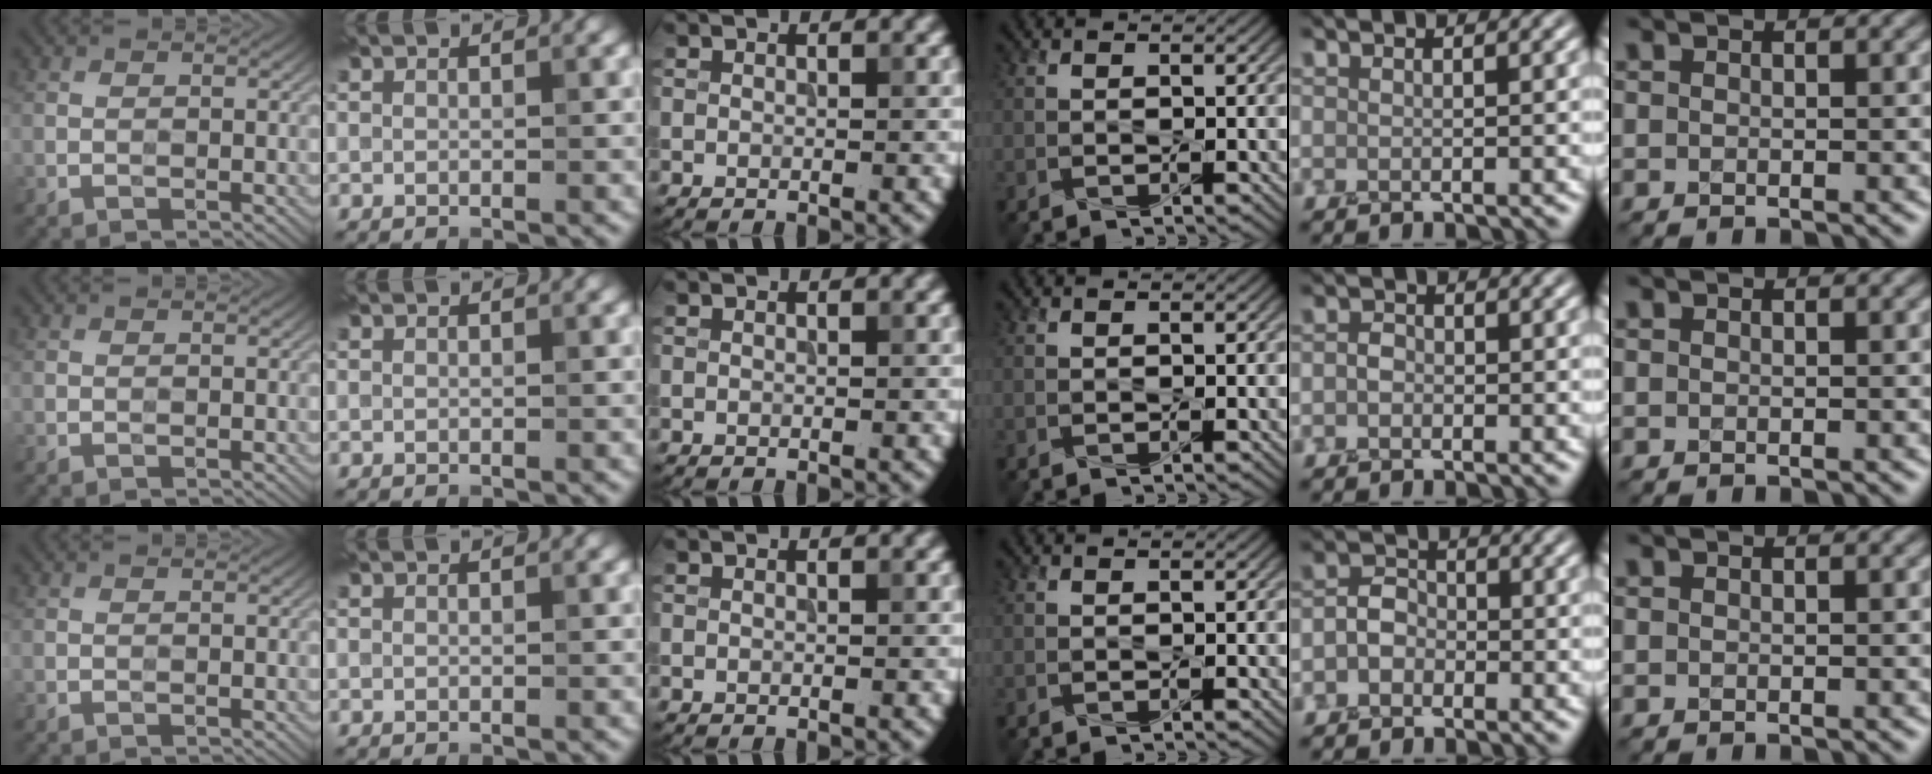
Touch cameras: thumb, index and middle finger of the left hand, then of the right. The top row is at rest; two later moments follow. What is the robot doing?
{"motion": "press", "object": "sticky note"}